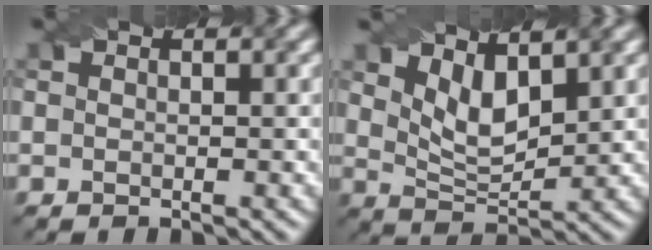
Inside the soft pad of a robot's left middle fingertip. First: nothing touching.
{"total": 4.2, "force": [2.2, 1.9, 3.0], "torque": [-0.068, -0.008, 0.041]}